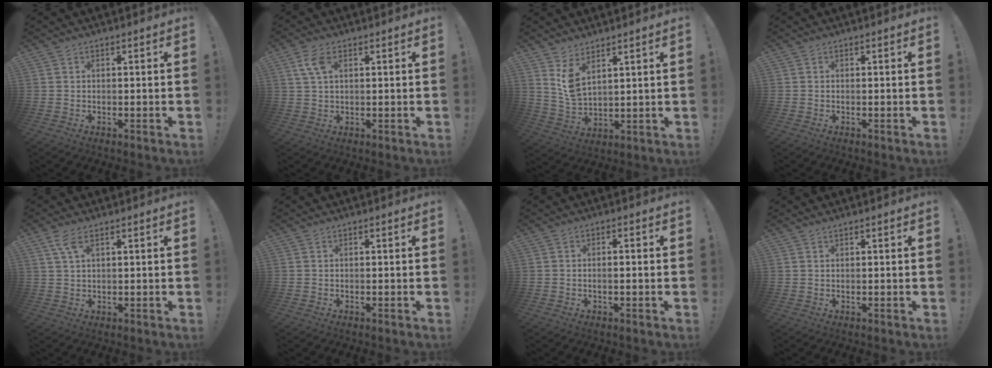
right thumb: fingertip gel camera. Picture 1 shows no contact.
{"total": 5.4, "force": [2.0, 2.9, 4.1], "torque": [-0.074, 0.005, 0.036]}
{"total": 7.1, "force": [5.0, 2.8, 4.1], "torque": [-0.068, -0.035, 0.093]}
{"total": 0.0}
{"total": 5.0, "force": [2.9, 1.7, 3.7], "torque": [-0.069, -0.008, 0.051]}
{"total": 0.0}
{"total": 1.7, "force": [-0.7, 0.1, 1.5], "torque": [-0.019, -0.002, -0.015]}
{"total": 0.9, "force": [0.8, 0.0, 0.2], "torque": [0.004, -0.003, 0.014]}